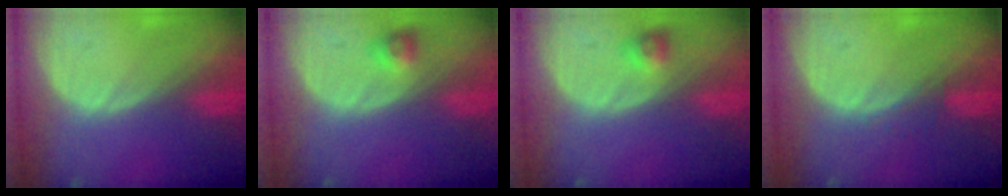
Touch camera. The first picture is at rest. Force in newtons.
{"total": 2.6, "press": 2.4, "slide": 1.0}
{"total": 2.6, "press": 2.4, "slide": 1.0}
{"total": 1.2, "press": 1.1, "slide": 0.4}